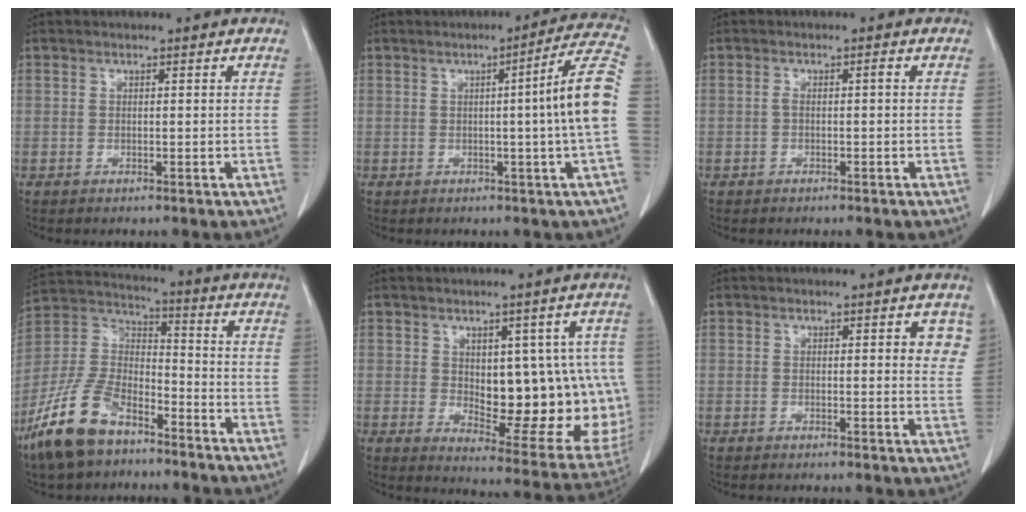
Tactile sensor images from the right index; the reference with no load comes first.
{"total": 9.8, "force": [-0.5, -2.0, 9.6], "torque": [-0.119, 0.003, -0.009]}
{"total": 1.3, "force": [-0.1, 0.3, 1.3], "torque": [-0.023, 0.004, -0.003]}
{"total": 14.1, "force": [-9.6, 6.1, 8.4], "torque": [-0.186, 0.003, -0.186]}
{"total": 17.9, "force": [0.1, 8.0, 16.0], "torque": [-0.162, 0.004, 0.029]}
{"total": 3.5, "force": [1.5, 1.1, 3.0], "torque": [-0.025, -0.004, 0.010]}